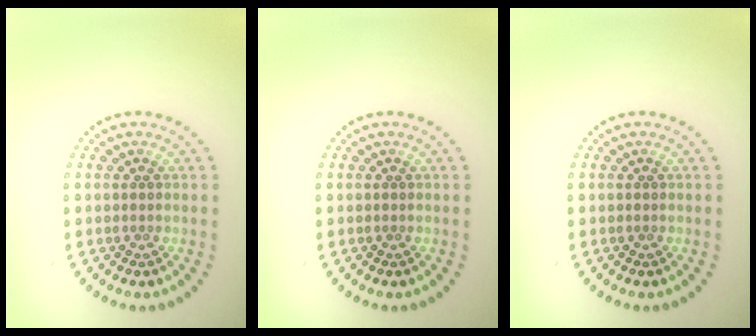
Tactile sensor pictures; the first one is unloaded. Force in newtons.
{"total": 0.0}
{"total": 0.0}